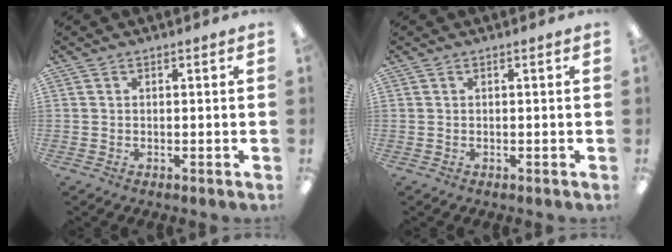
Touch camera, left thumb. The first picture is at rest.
{"total": 0.0}